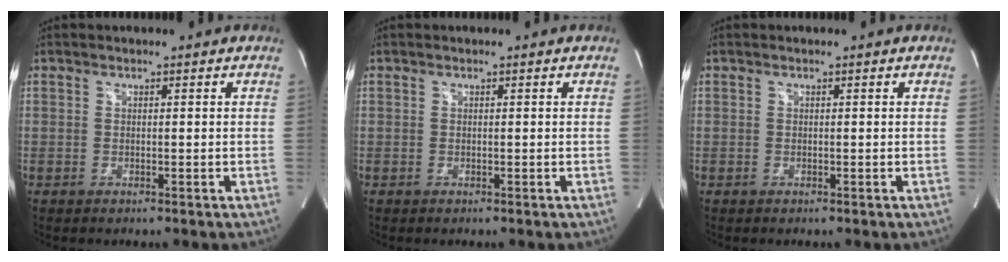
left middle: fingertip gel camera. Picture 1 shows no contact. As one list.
[{"total": 0.0}, {"total": 0.0}]